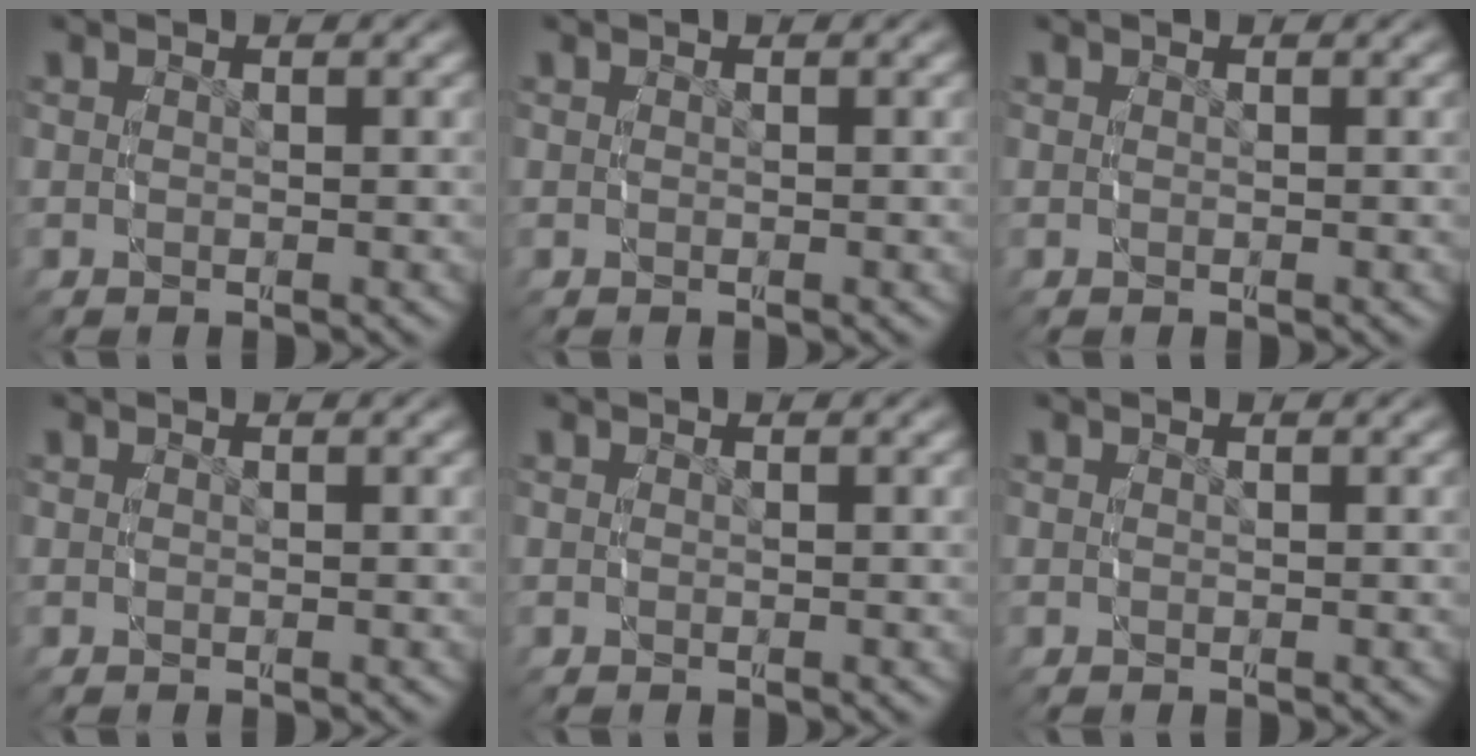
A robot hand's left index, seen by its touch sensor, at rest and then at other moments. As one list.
[{"total": 0.0}, {"total": 0.0}, {"total": 0.0}, {"total": 0.0}, {"total": 0.0}]